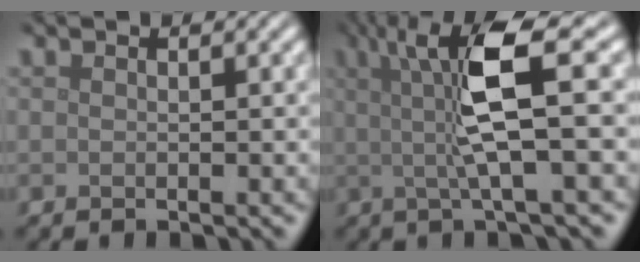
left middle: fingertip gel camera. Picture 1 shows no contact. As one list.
[{"total": 7.8, "force": [1.6, 1.5, 7.4], "torque": [-0.128, 0.008, 0.023]}]